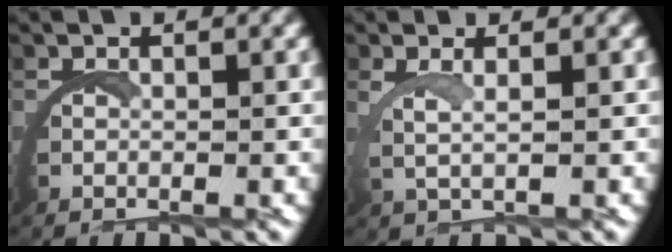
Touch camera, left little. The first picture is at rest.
{"total": 2.1, "force": [1.4, -0.2, 1.6], "torque": [-0.047, -0.005, 0.031]}